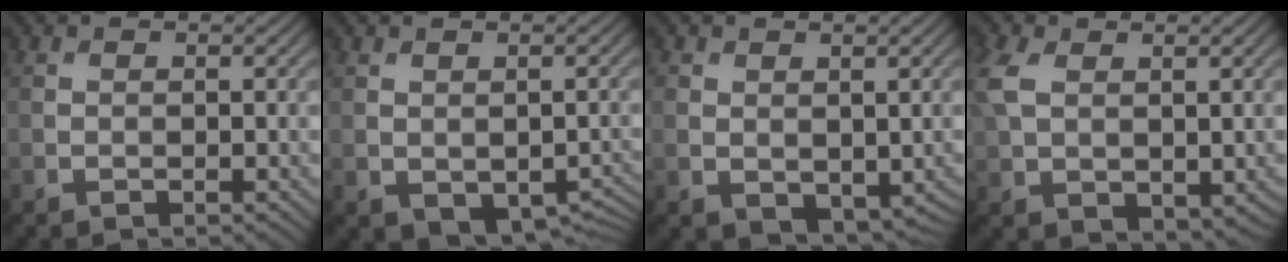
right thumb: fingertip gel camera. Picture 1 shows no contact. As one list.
[{"total": 4.5, "force": [-1.3, 3.0, 3.0], "torque": [-0.048, -0.029, -0.001]}, {"total": 3.6, "force": [0.8, 2.8, 2.1], "torque": [-0.044, -0.014, 0.019]}, {"total": 7.8, "force": [1.3, 5.0, 5.8], "torque": [-0.175, -0.001, 0.030]}]